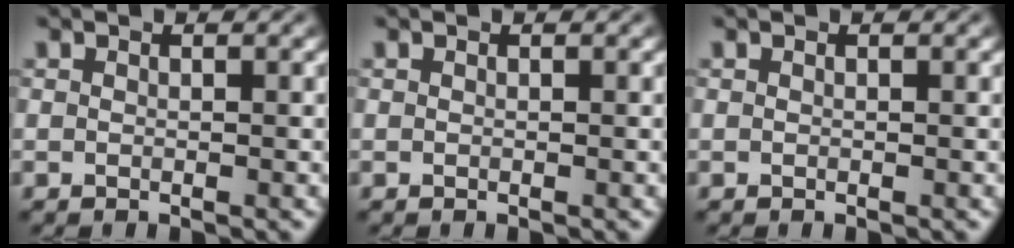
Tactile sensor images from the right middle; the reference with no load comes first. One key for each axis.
{"total": 0.0}
{"total": 0.0}